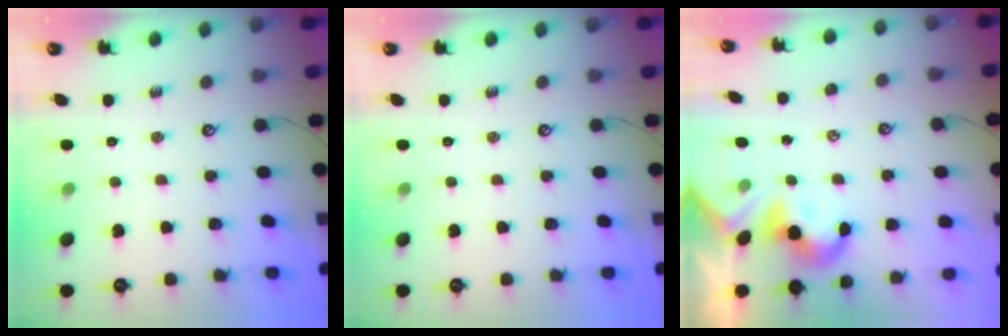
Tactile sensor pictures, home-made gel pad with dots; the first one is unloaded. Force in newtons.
{"total": 0.0}
{"total": 2.1, "press": 2.0, "slide": 0.5}